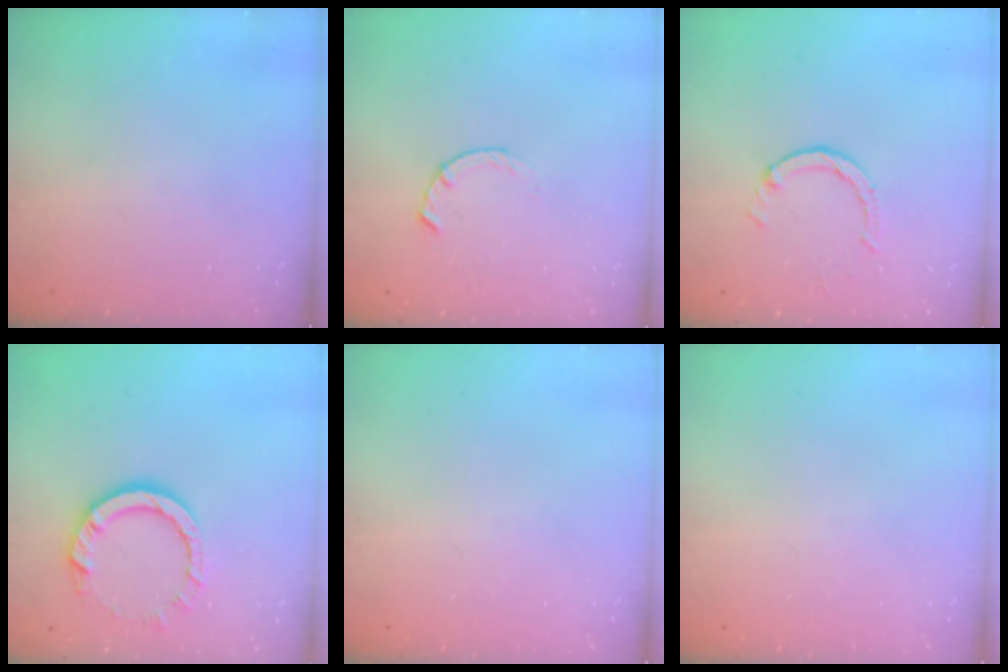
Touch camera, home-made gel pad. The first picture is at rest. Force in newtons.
{"total": 1.8, "press": 1.8, "slide": 0.3}
{"total": 1.4, "press": 1.4, "slide": 0.2}
{"total": 10.6, "press": 10.5, "slide": 1.4}
{"total": 0.0}
{"total": 0.0}